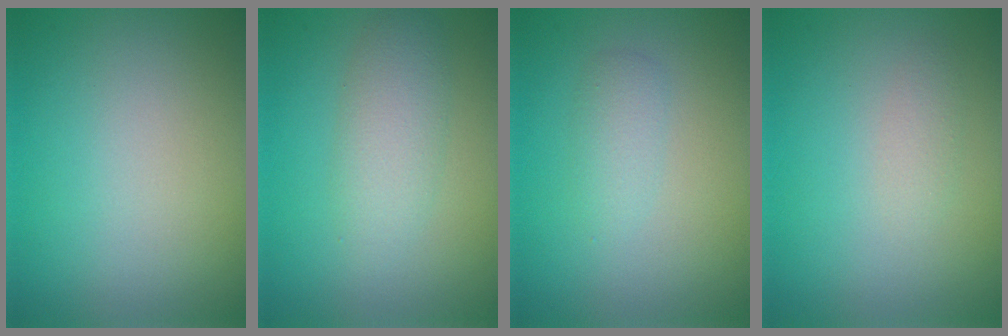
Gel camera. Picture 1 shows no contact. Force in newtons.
{"total": 2.8, "press": 2.8, "slide": 0.1}
{"total": 1.4, "press": 1.4, "slide": 0.0}
{"total": 1.0, "press": 1.0, "slide": 0.0}